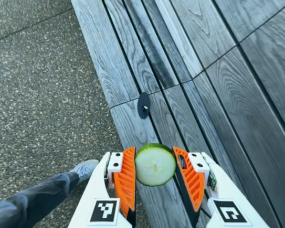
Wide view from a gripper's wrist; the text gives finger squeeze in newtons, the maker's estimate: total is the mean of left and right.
{"total": 11.8, "left": 12.3, "right": 11.4}